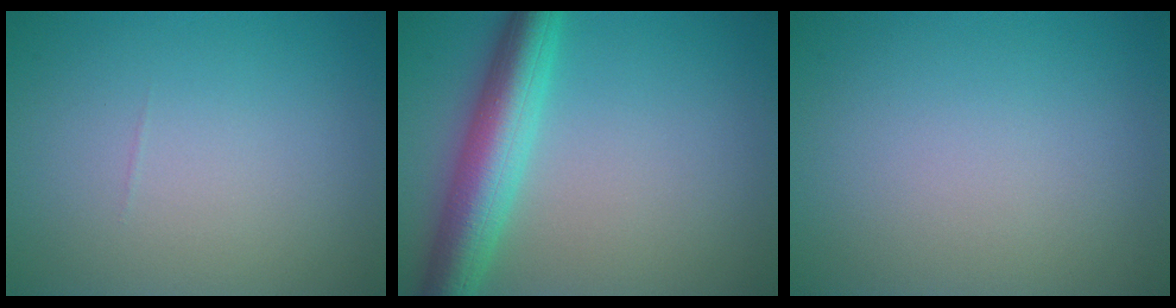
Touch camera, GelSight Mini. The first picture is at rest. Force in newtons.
{"total": 6.7, "press": 6.7, "slide": 0.3}
{"total": 0.0}